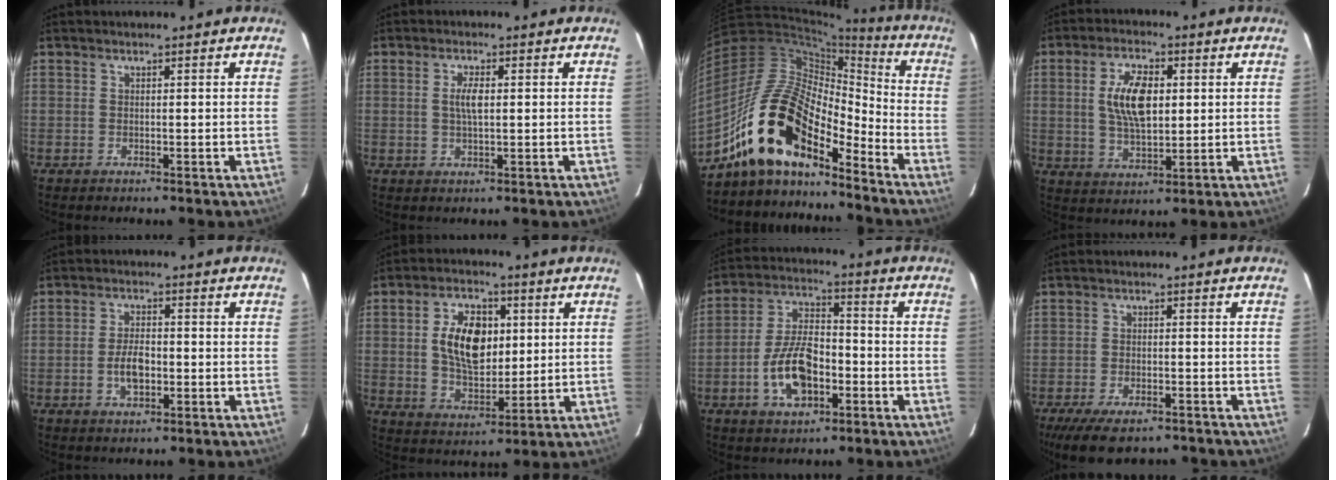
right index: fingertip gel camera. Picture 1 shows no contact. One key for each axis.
{"total": 3.2, "fx": 0.4, "fy": 1.1, "fz": 3.0, "tx": -0.057, "ty": 0.002, "tz": 0.007}
{"total": 18.9, "fx": -13.6, "fy": 7.2, "fz": 10.9, "tx": -0.204, "ty": 0.003, "tz": -0.268}
{"total": 9.6, "fx": 1.6, "fy": 4.6, "fz": 8.3, "tx": -0.158, "ty": 0.008, "tz": 0.033}
{"total": 5.2, "fx": -1.4, "fy": 2.7, "fz": 4.2, "tx": -0.084, "ty": 0.003, "tz": -0.022}
{"total": 12.0, "fx": 2.2, "fy": 7.1, "fz": 9.4, "tx": -0.170, "ty": 0.016, "tz": 0.047}
{"total": 11.8, "fx": -4.3, "fy": 6.2, "fz": 9.1, "tx": -0.186, "ty": 0.012, "tz": -0.071}
{"total": 11.8, "fx": -8.7, "fy": 4.7, "fz": 6.4, "tx": -0.141, "ty": -0.027, "tz": -0.139}